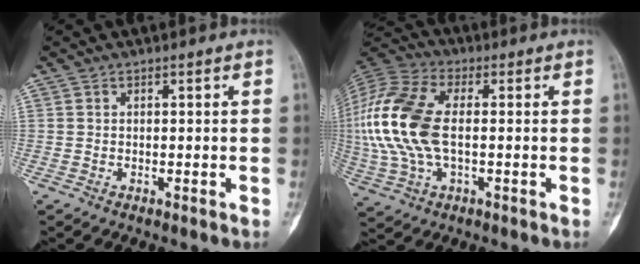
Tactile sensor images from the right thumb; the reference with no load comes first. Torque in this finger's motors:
{"motor_torque": [1.20, 0.93, 1.33, -1.44, 0.54]}